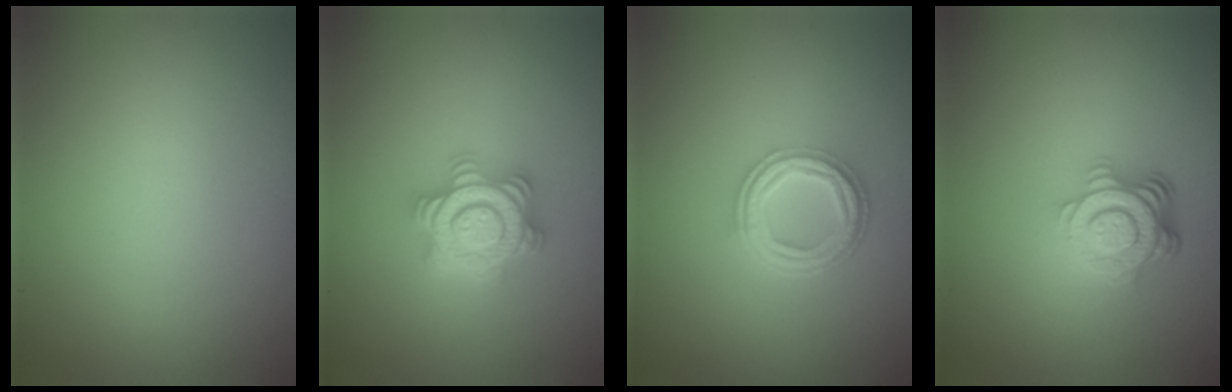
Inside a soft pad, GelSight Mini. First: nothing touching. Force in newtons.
{"total": 4.8, "press": 4.8, "slide": 0.8}
{"total": 4.4, "press": 3.3, "slide": 2.8}
{"total": 4.8, "press": 3.4, "slide": 3.3}